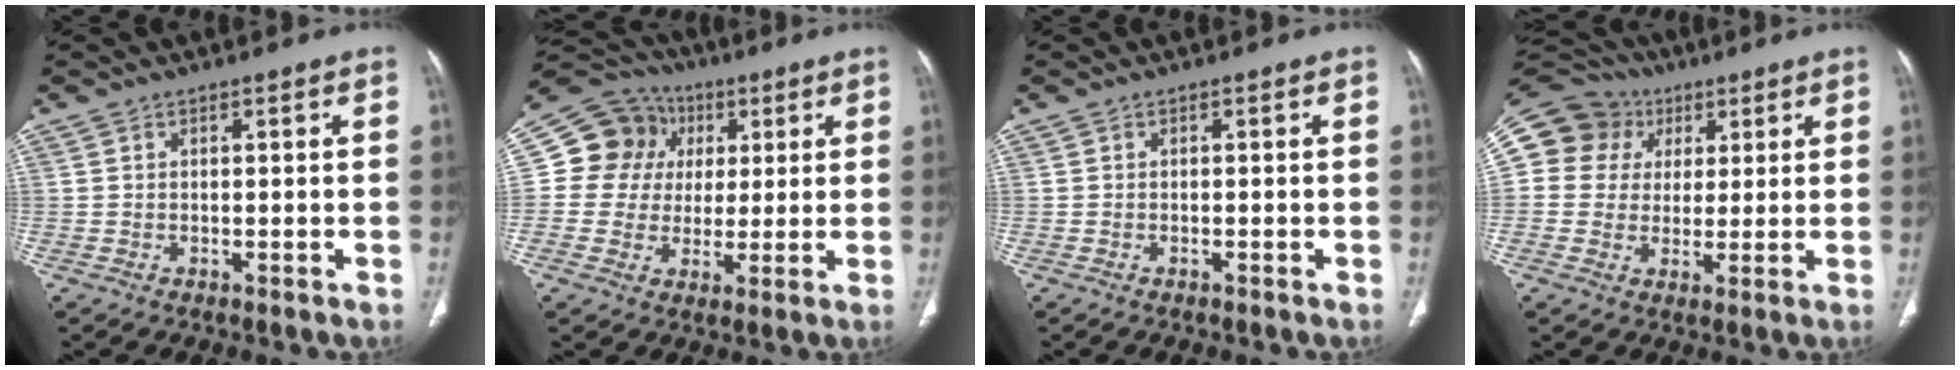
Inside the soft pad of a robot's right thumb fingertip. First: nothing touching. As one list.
[{"total": 12.6, "force": [2.9, 11.7, 3.9], "torque": [-0.040, 0.018, 0.044]}, {"total": 0.0}, {"total": 15.9, "force": [4.3, 14.5, 4.9], "torque": [-0.102, 0.043, 0.082]}]